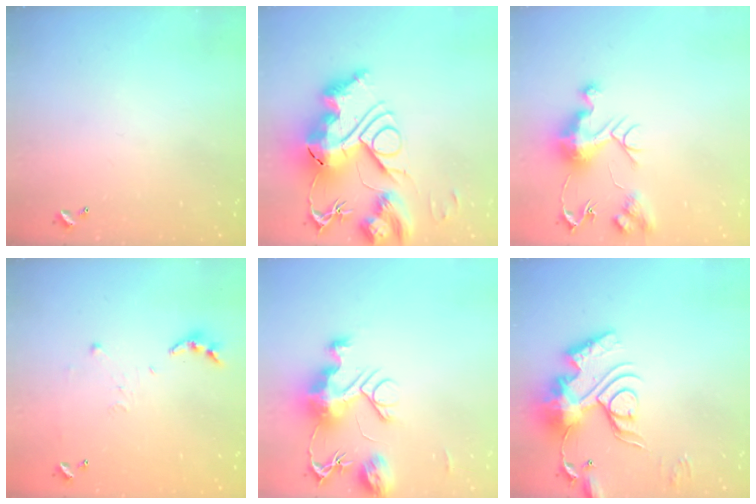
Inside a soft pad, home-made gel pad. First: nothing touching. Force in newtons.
{"total": 0.7, "press": 0.7, "slide": 0.0}
{"total": 10.9, "press": 10.9, "slide": 0.9}
{"total": 5.8, "press": 5.8, "slide": 0.6}
{"total": 13.2, "press": 13.2, "slide": 1.1}
{"total": 18.4, "press": 18.3, "slide": 1.8}